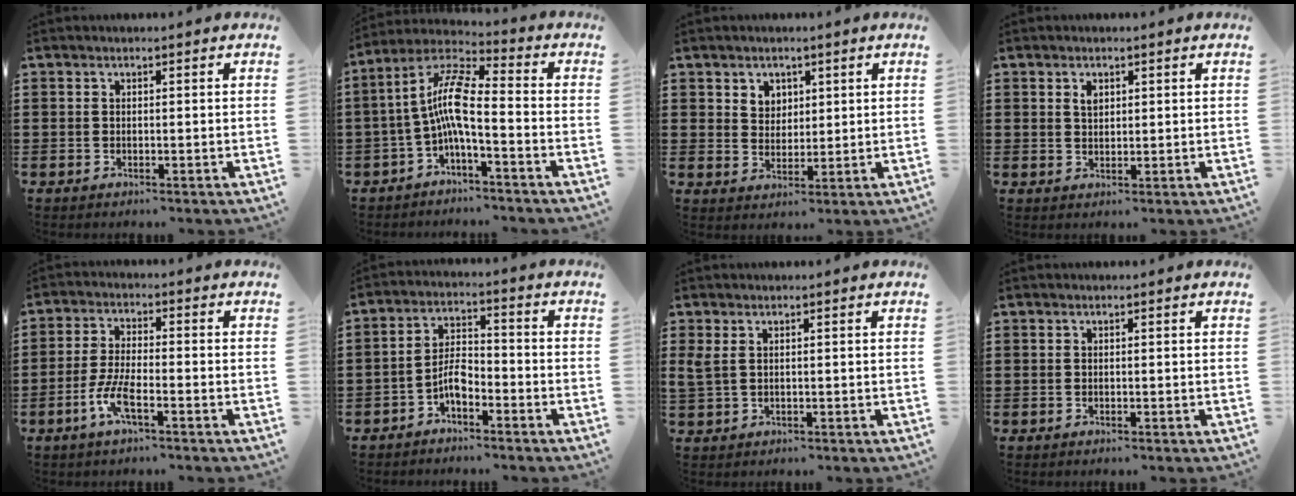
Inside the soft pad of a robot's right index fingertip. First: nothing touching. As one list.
[{"total": 8.5, "force": [-1.5, 1.8, 8.1], "torque": [-0.186, -0.013, -0.040]}, {"total": 3.4, "force": [2.0, 2.8, 0.5], "torque": [-0.021, 0.011, 0.037]}, {"total": 1.8, "force": [0.9, 1.0, 1.1], "torque": [-0.025, 0.004, 0.016]}, {"total": 5.7, "force": [-2.9, 1.3, 4.7], "torque": [-0.111, -0.011, -0.058]}, {"total": 5.0, "force": [-2.8, 2.1, 3.5], "torque": [-0.084, 0.005, -0.059]}, {"total": 1.7, "force": [0.5, 0.6, 1.5], "torque": [-0.040, 0.001, 0.006]}, {"total": 0.0}]